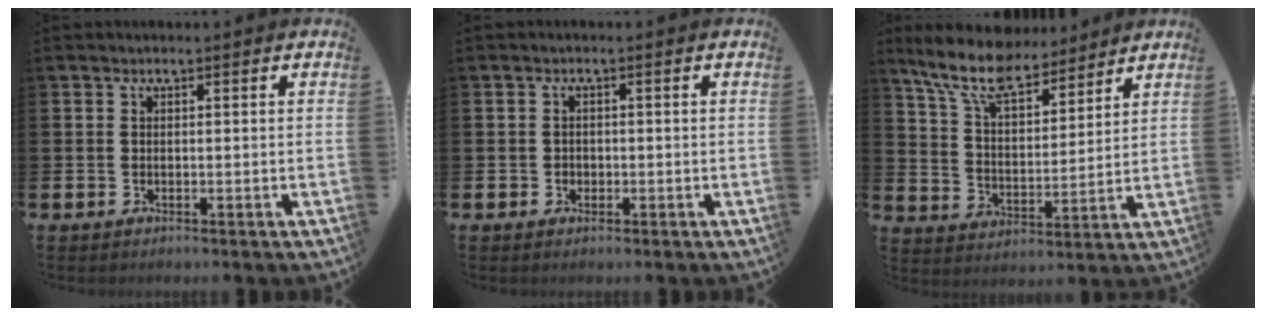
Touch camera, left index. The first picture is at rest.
{"total": 1.0, "force": [-0.1, 1.0, 0.2], "torque": [-0.004, 0.007, -0.004]}
{"total": 9.8, "force": [8.6, 2.7, 3.9], "torque": [-0.105, -0.041, 0.154]}